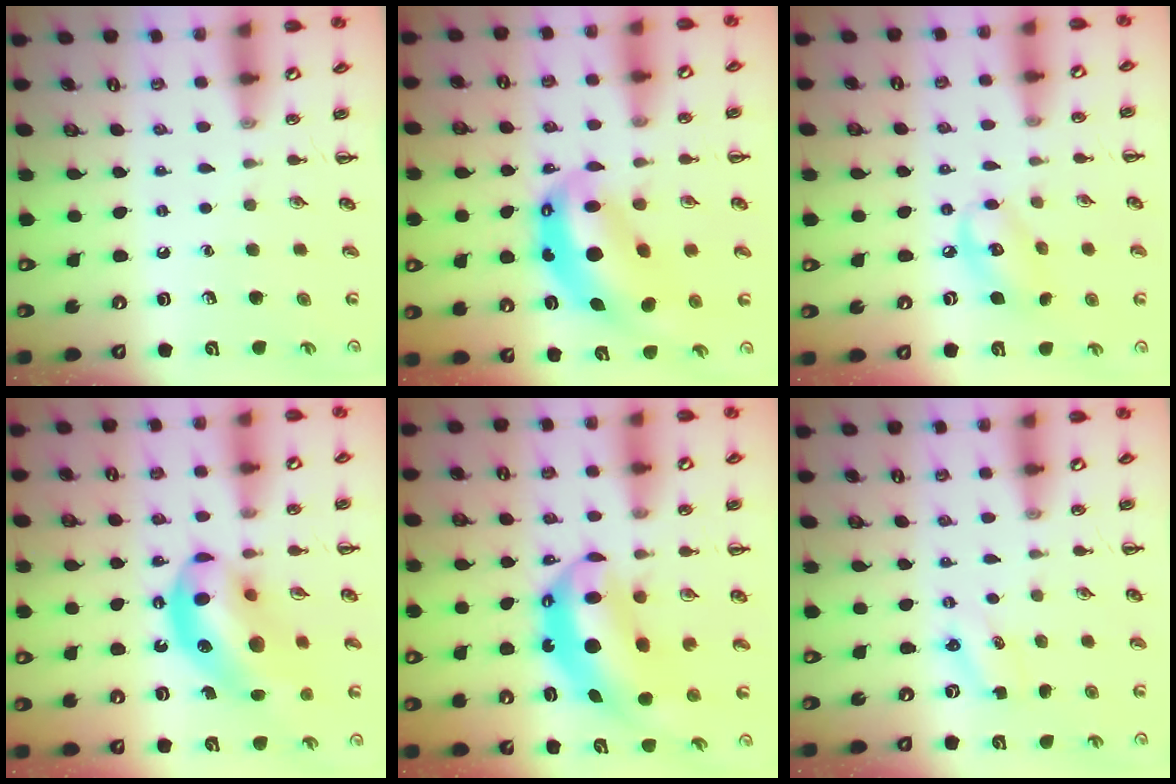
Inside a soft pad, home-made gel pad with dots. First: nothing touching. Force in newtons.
{"total": 11.8, "press": 11.4, "slide": 3.1}
{"total": 8.6, "press": 8.5, "slide": 1.3}
{"total": 17.2, "press": 16.7, "slide": 4.2}
{"total": 10.3, "press": 10.0, "slide": 2.4}
{"total": 2.3, "press": 2.2, "slide": 0.7}